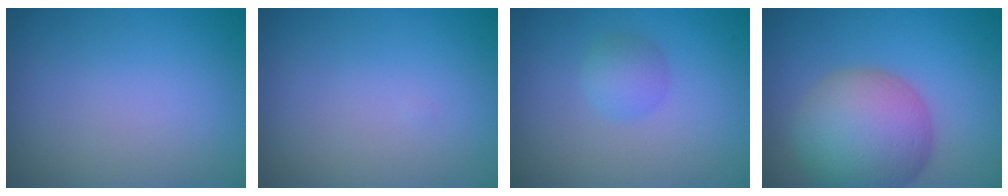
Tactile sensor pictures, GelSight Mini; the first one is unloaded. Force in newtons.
{"total": 0.0}
{"total": 2.1, "press": 2.1, "slide": 0.0}
{"total": 9.4, "press": 9.4, "slide": 0.7}